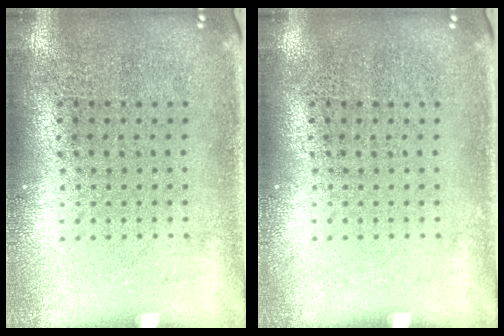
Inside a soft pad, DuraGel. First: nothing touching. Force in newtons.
{"total": 0.0}